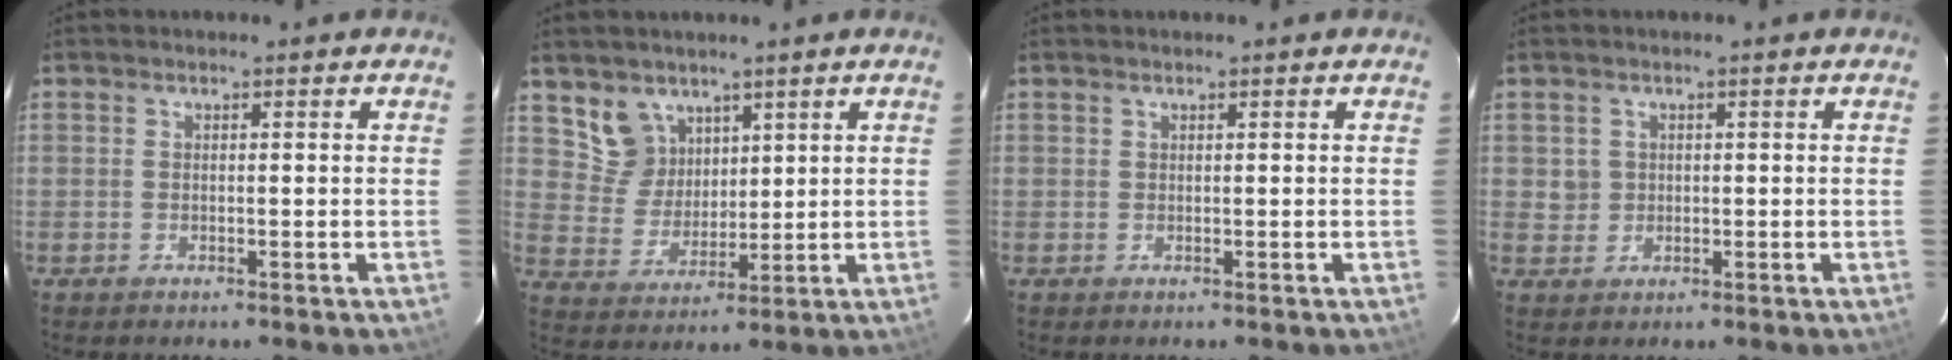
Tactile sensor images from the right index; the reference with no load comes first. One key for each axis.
{"total": 7.2, "fx": 4.7, "fy": 5.4, "fz": 0.9, "tx": -0.015, "ty": 0.010, "tz": 0.104}
{"total": 0.0}
{"total": 2.5, "fx": 0.4, "fy": 2.4, "fz": 0.2, "tx": 0.003, "ty": 0.006, "tz": 0.007}